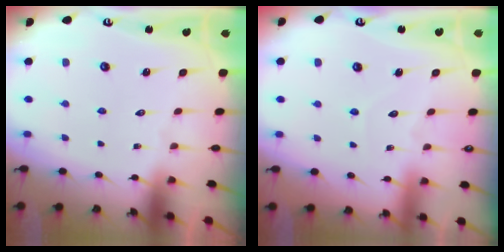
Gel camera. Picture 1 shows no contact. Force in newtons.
{"total": 4.1, "press": 4.1, "slide": 0.4}